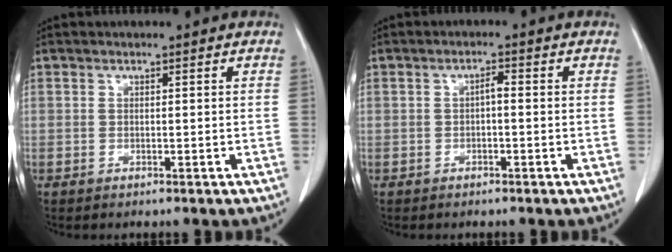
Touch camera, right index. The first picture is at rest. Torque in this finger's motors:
{"motor_torque": [0.13, -0.11, 0.12, 0.03]}